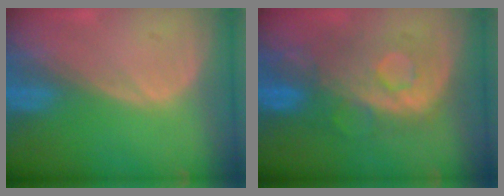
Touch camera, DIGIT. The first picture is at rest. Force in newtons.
{"total": 8.8, "press": 8.5, "slide": 2.2}